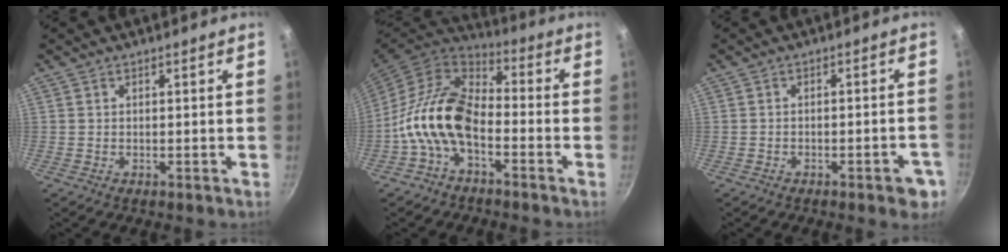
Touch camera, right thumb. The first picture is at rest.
{"total": 13.8, "force": [-4.3, 8.2, 10.2], "torque": [-0.181, 0.049, -0.101]}
{"total": 5.3, "force": [-2.7, 1.8, 4.2], "torque": [-0.041, 0.016, -0.028]}